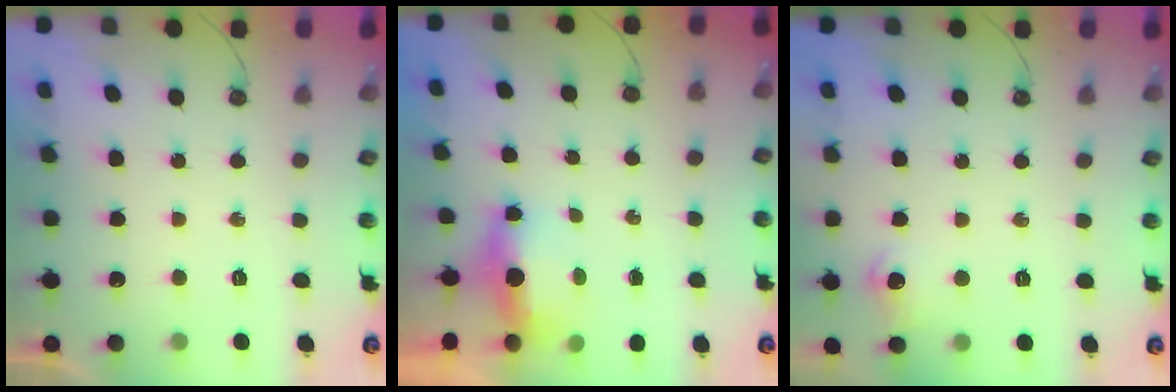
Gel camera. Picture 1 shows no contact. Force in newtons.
{"total": 7.7, "press": 5.5, "slide": 5.4}
{"total": 7.2, "press": 7.2, "slide": 1.0}